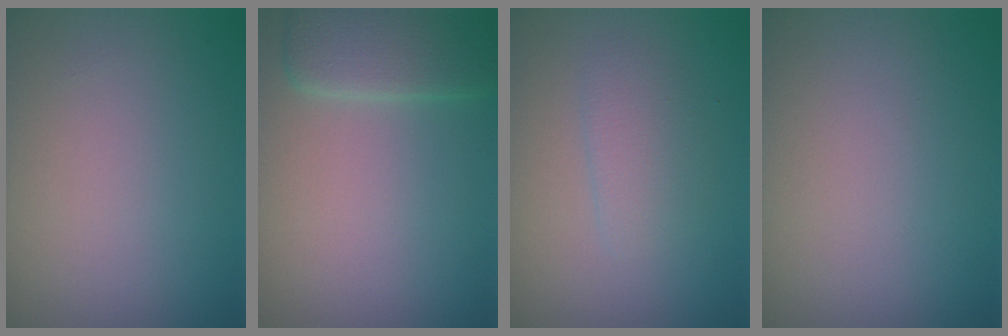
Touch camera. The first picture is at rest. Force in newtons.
{"total": 3.4, "press": 2.9, "slide": 1.8}
{"total": 2.0, "press": 2.0, "slide": 0.1}
{"total": 0.0}